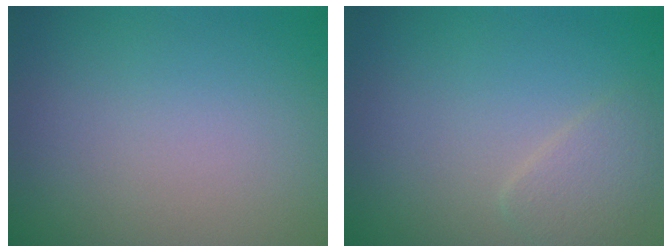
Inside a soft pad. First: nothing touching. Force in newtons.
{"total": 1.8, "press": 1.8, "slide": 0.1}